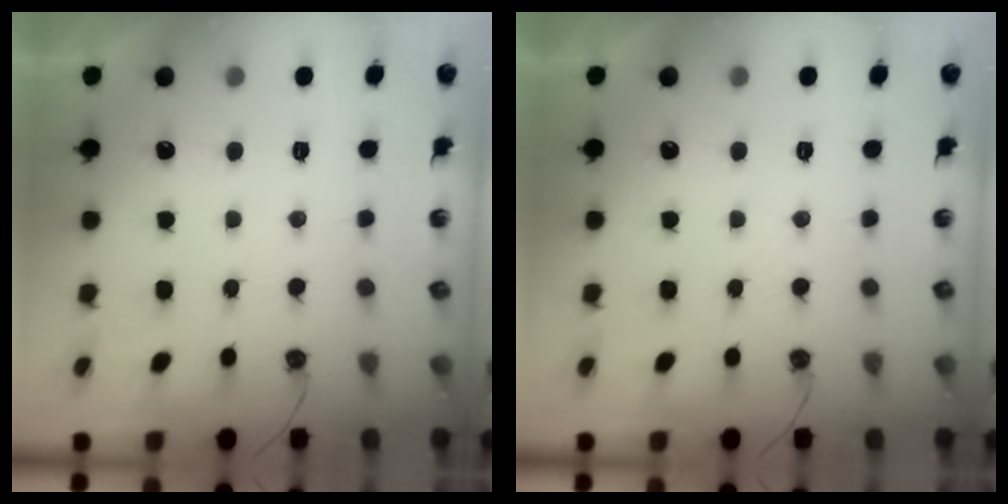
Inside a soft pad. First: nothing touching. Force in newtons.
{"total": 0.0}